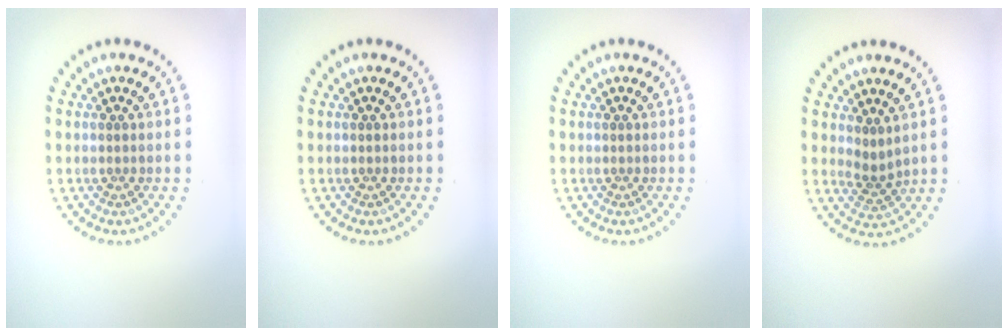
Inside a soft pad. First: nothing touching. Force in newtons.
{"total": 0.0}
{"total": 0.0}
{"total": 1.7, "press": 1.2, "slide": 1.3}